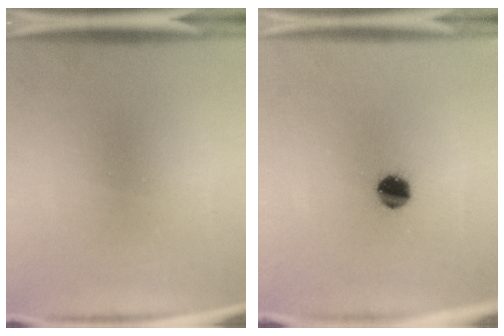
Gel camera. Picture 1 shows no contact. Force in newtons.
{"total": 5.9}